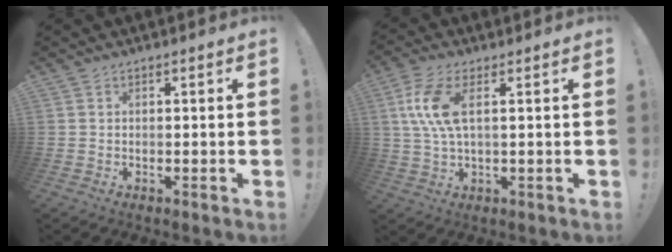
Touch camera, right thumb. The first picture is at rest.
{"total": 9.7, "force": [2.5, 3.7, 8.6], "torque": [-0.176, -0.005, 0.045]}